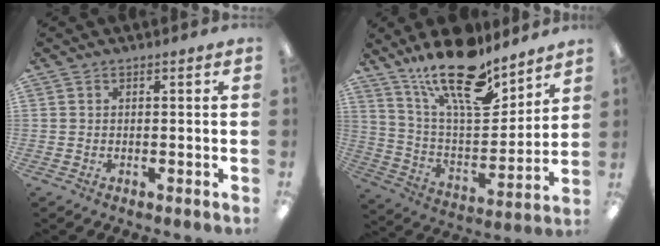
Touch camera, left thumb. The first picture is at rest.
{"total": 21.7, "force": [15.4, 8.1, 12.9], "torque": [-0.218, -0.091, 0.265]}